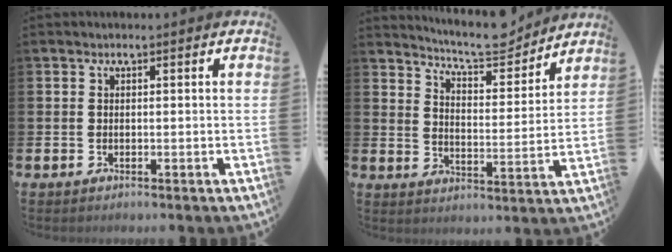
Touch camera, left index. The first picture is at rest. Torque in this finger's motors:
{"motor_torque": [0.97, -1.17, 0.13, 0.08]}